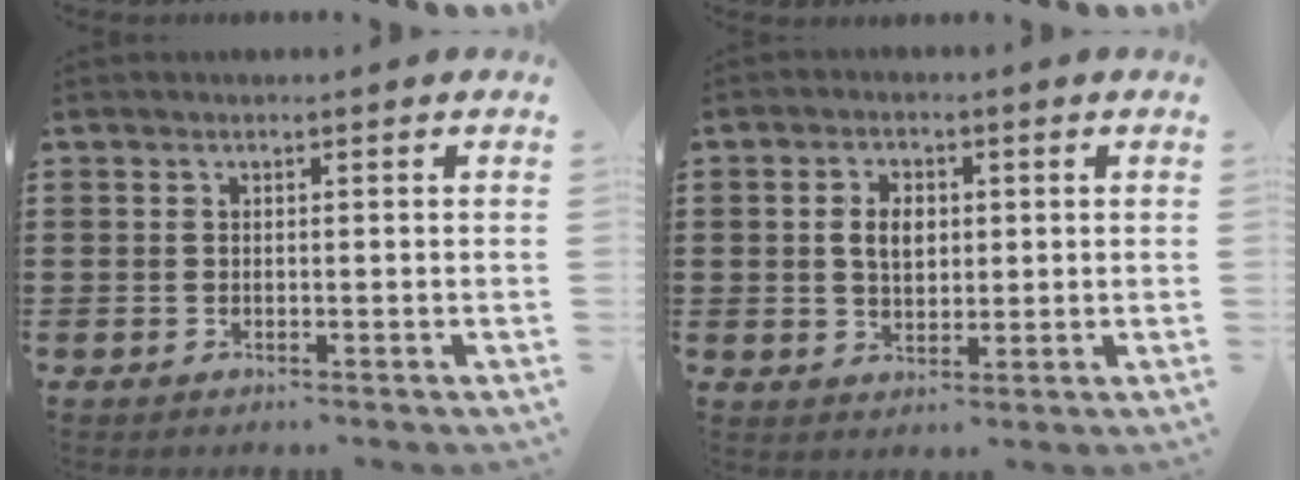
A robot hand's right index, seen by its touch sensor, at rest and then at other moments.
{"total": 4.0, "force": [0.5, 2.6, 3.0], "torque": [-0.057, 0.008, 0.005]}